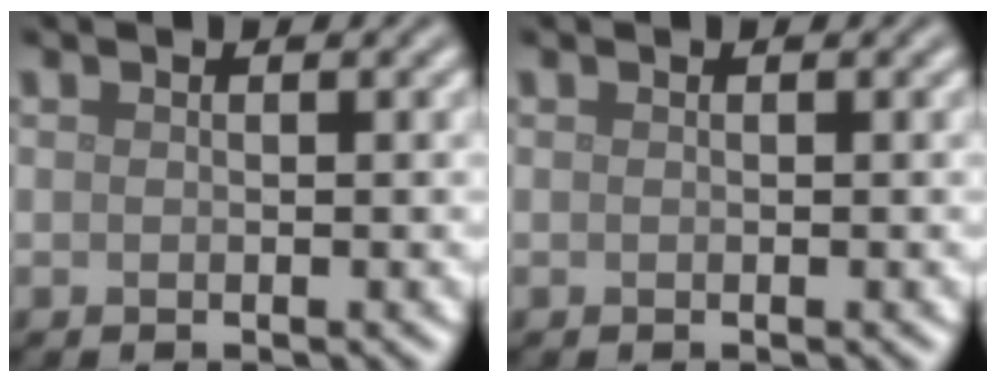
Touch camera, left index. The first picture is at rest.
{"total": 0.0}